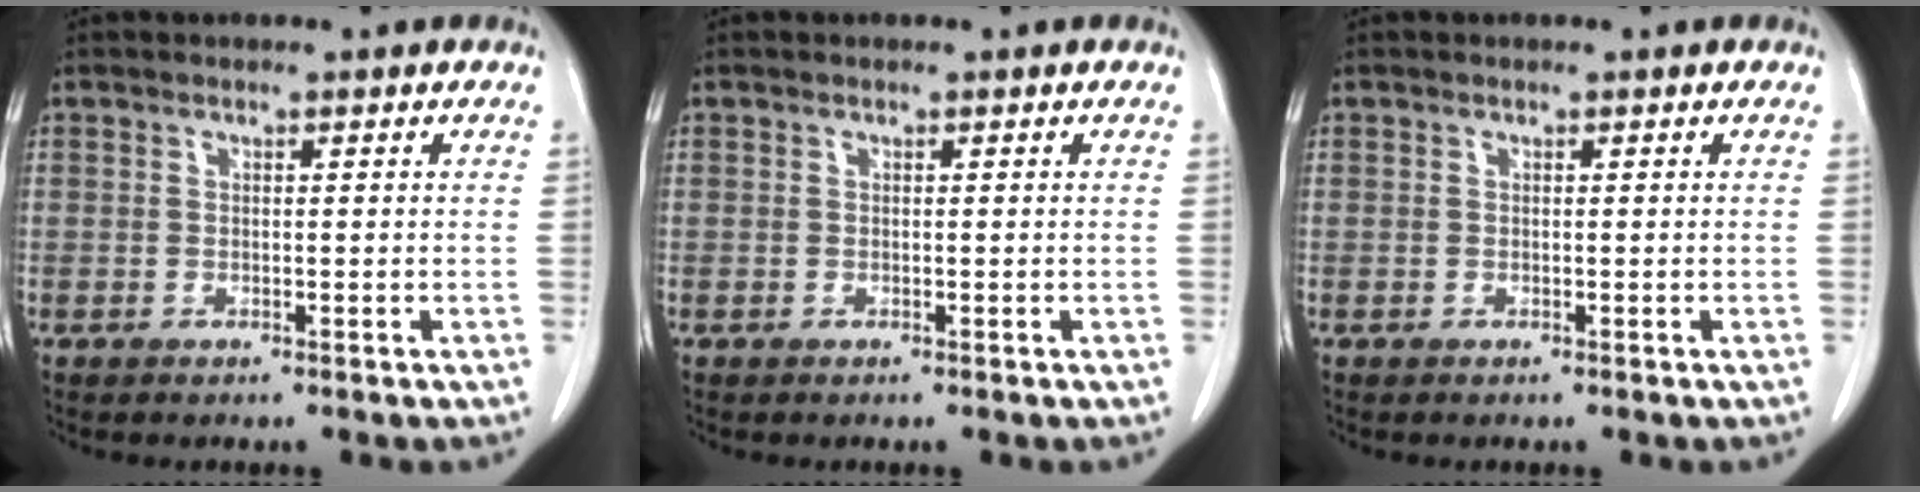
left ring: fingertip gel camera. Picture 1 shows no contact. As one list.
[{"total": 0.0}, {"total": 0.0}]